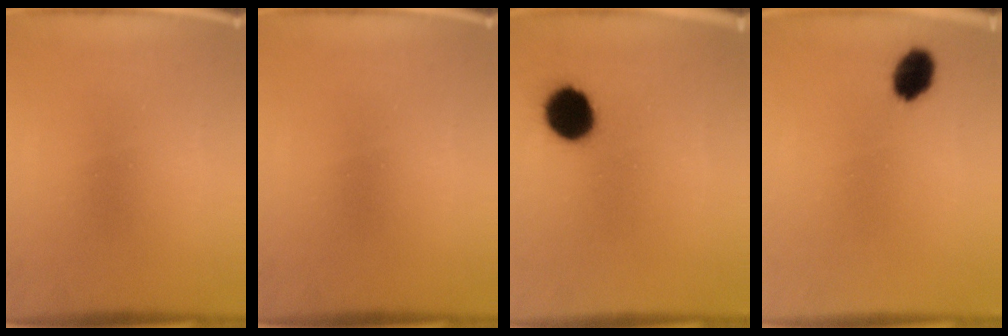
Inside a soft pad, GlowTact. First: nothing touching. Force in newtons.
{"total": 0.0}
{"total": 9.7}
{"total": 4.1}